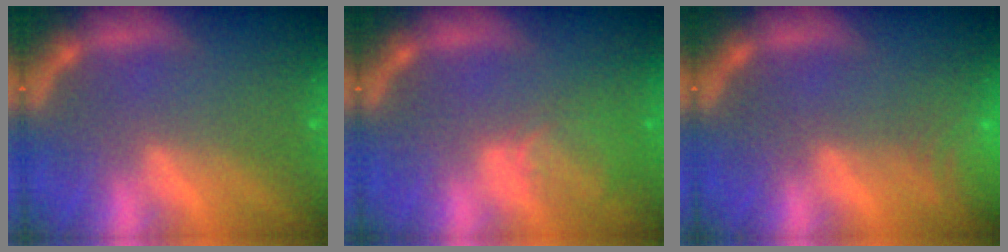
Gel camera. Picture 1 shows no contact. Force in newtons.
{"total": 2.9}
{"total": 5.0}